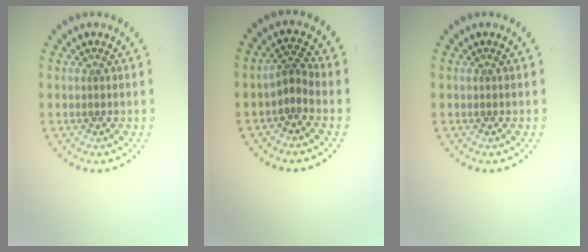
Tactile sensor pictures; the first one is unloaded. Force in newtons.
{"total": 2.0, "press": 1.2, "slide": 1.5}
{"total": 0.0}